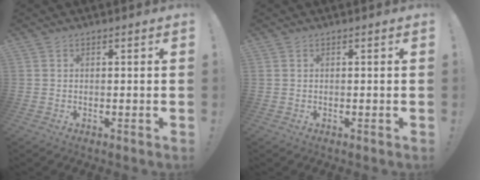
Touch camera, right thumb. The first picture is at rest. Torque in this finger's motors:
{"motor_torque": [0.01, -0.13, -0.08, 0.19, 0.04]}